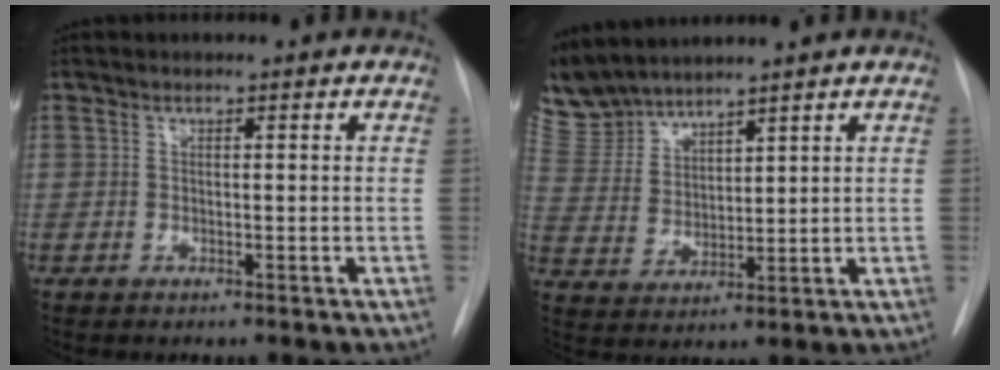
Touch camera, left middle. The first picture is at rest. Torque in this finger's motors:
{"motor_torque": [0.14, -0.25, 0.16, 0.08]}